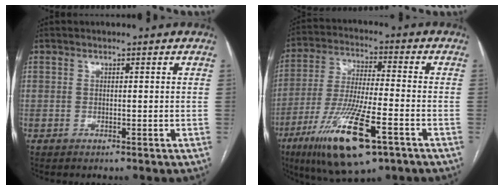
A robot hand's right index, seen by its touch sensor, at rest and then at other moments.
{"total": 17.1, "force": [-8.8, 3.2, 14.3], "torque": [-0.293, -0.035, -0.150]}